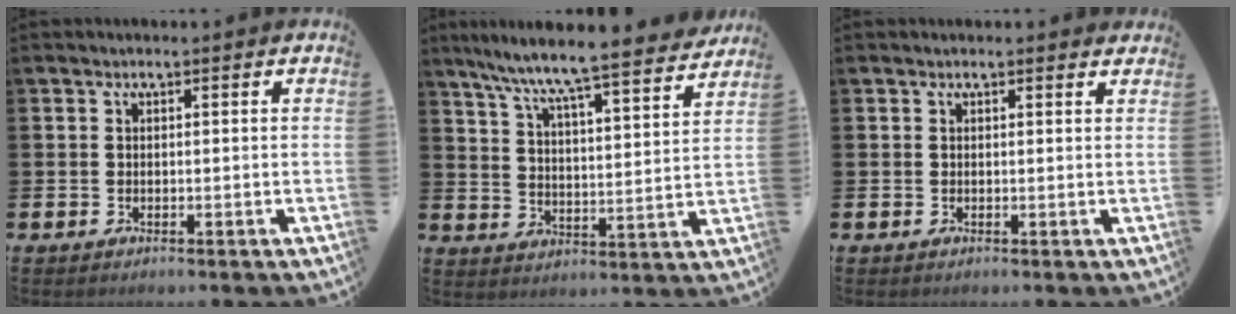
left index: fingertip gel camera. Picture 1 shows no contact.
{"total": 8.5, "force": [8.1, -0.3, 2.7], "torque": [-0.081, -0.068, 0.135]}
{"total": 0.6, "force": [0.6, 0.1, 0.1], "torque": [0.008, -0.003, 0.008]}